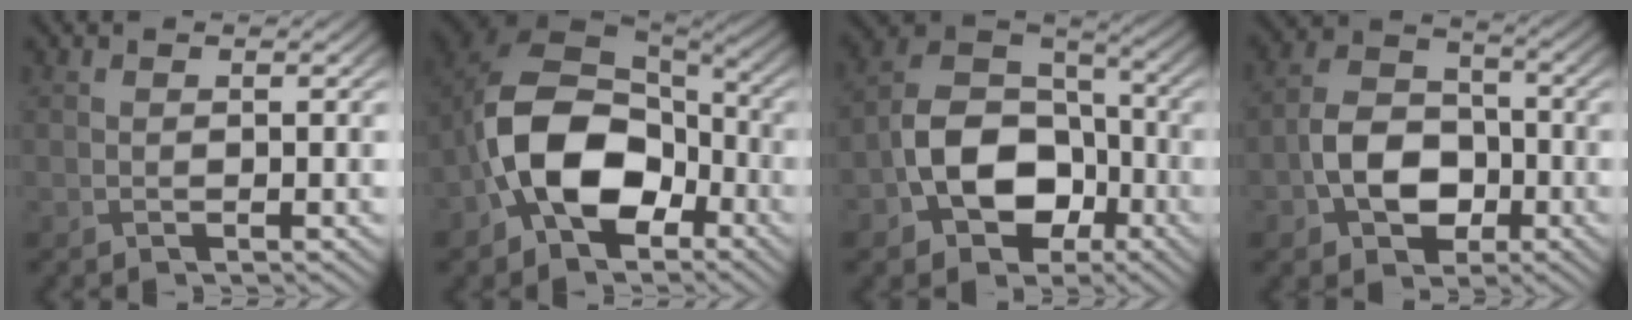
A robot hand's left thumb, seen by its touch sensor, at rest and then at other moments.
{"total": 13.1, "force": [-4.4, 8.8, 8.7], "torque": [-0.165, -0.007, -0.097]}
{"total": 11.5, "force": [-4.4, 8.0, 7.0], "torque": [-0.145, -0.007, -0.095]}
{"total": 7.9, "force": [-2.6, 5.7, 4.9], "torque": [-0.099, 0.003, -0.059]}